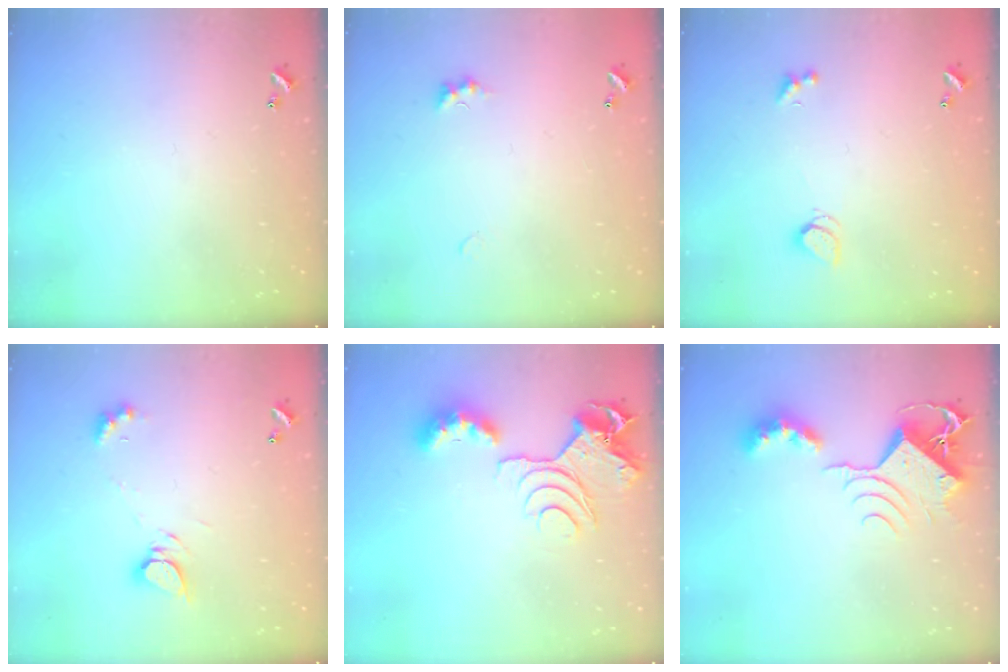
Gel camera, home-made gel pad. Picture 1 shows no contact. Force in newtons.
{"total": 1.9, "press": 1.8, "slide": 0.6}
{"total": 1.3, "press": 1.3, "slide": 0.4}
{"total": 6.5, "press": 6.5, "slide": 0.8}
{"total": 10.0, "press": 9.9, "slide": 1.2}
{"total": 10.3, "press": 10.2, "slide": 1.4}